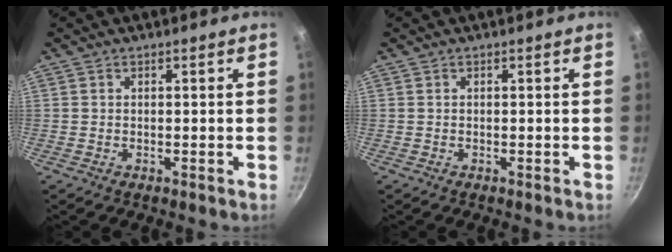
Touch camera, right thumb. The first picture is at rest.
{"total": 0.0}